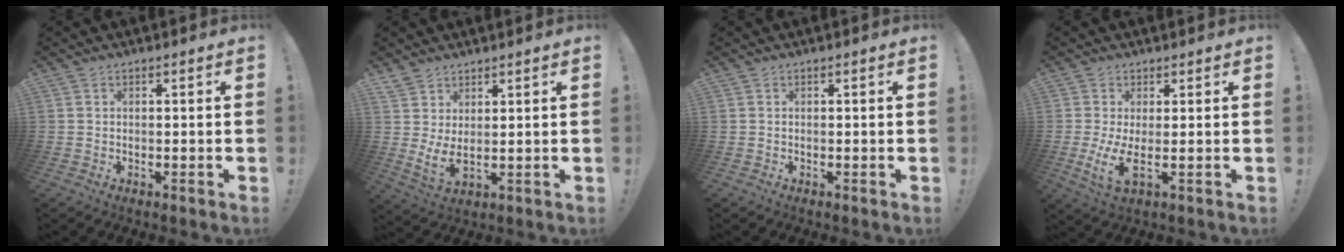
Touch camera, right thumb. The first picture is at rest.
{"total": 5.1, "force": [3.1, 1.8, 3.6], "torque": [-0.068, -0.030, 0.059]}
{"total": 0.0}
{"total": 5.9, "force": [0.8, 1.4, 5.7], "torque": [-0.101, -0.028, 0.015]}